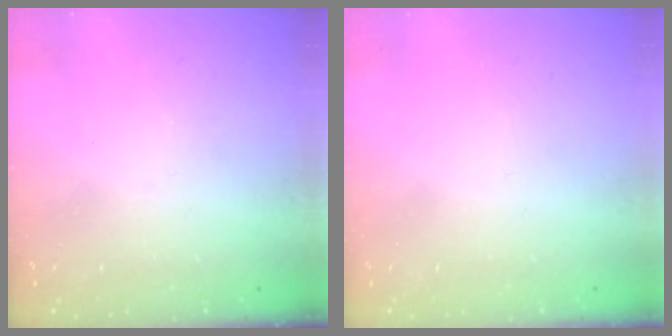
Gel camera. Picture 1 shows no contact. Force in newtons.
{"total": 1.8, "press": 1.7, "slide": 0.1}